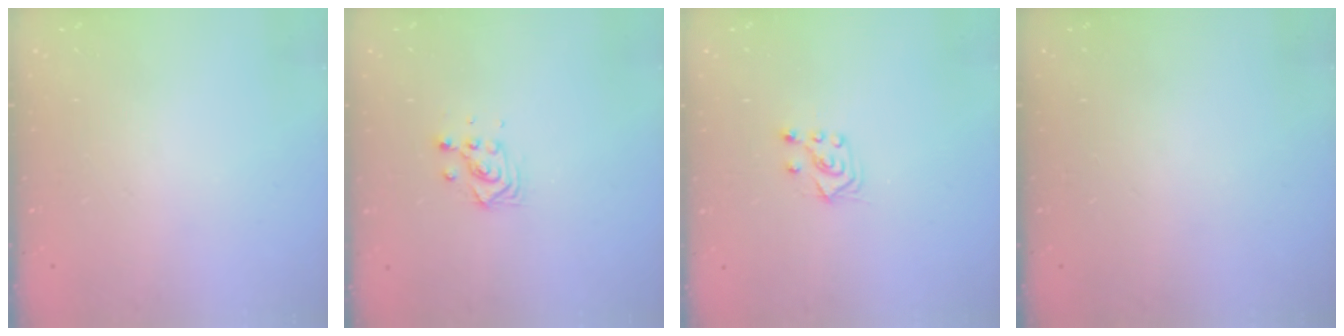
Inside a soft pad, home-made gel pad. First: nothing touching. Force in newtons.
{"total": 3.8, "press": 3.8, "slide": 0.3}
{"total": 5.7, "press": 5.7, "slide": 0.8}
{"total": 0.0}